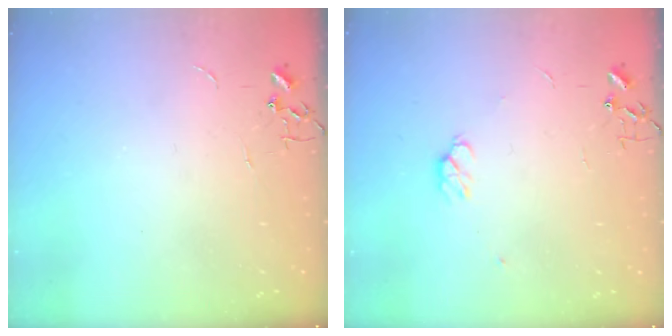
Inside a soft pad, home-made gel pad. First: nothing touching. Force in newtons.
{"total": 4.4, "press": 4.3, "slide": 0.8}